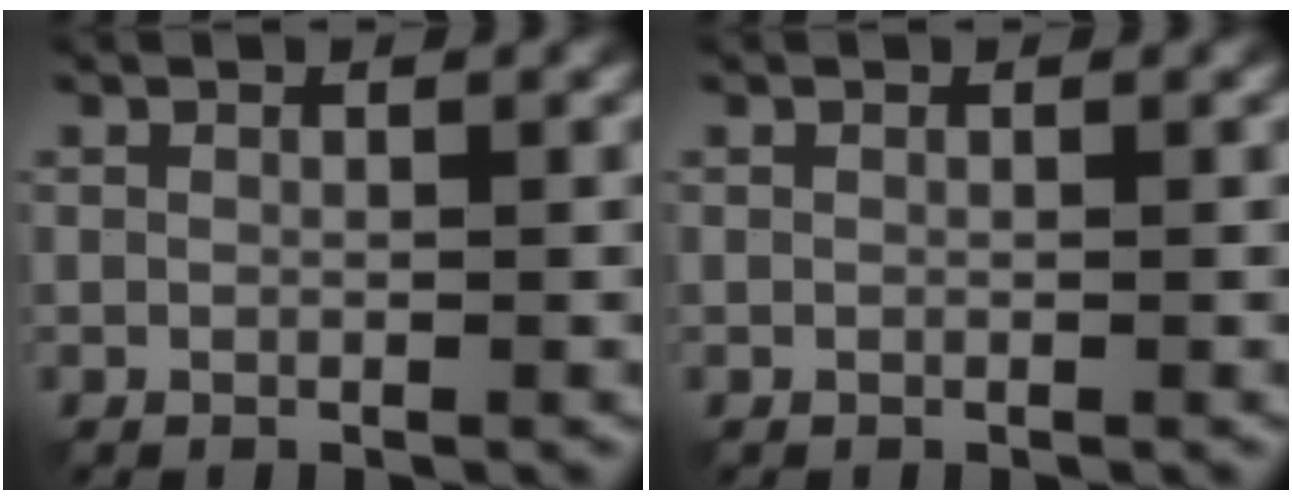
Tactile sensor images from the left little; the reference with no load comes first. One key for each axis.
{"total": 0.0}